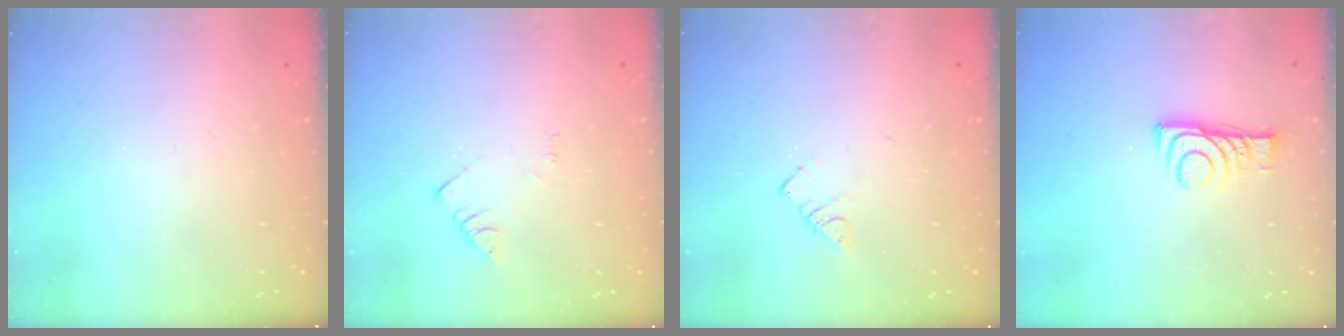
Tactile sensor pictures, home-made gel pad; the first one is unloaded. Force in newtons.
{"total": 2.2, "press": 2.2, "slide": 0.4}
{"total": 2.9, "press": 2.9, "slide": 0.5}
{"total": 7.9, "press": 7.8, "slide": 0.4}